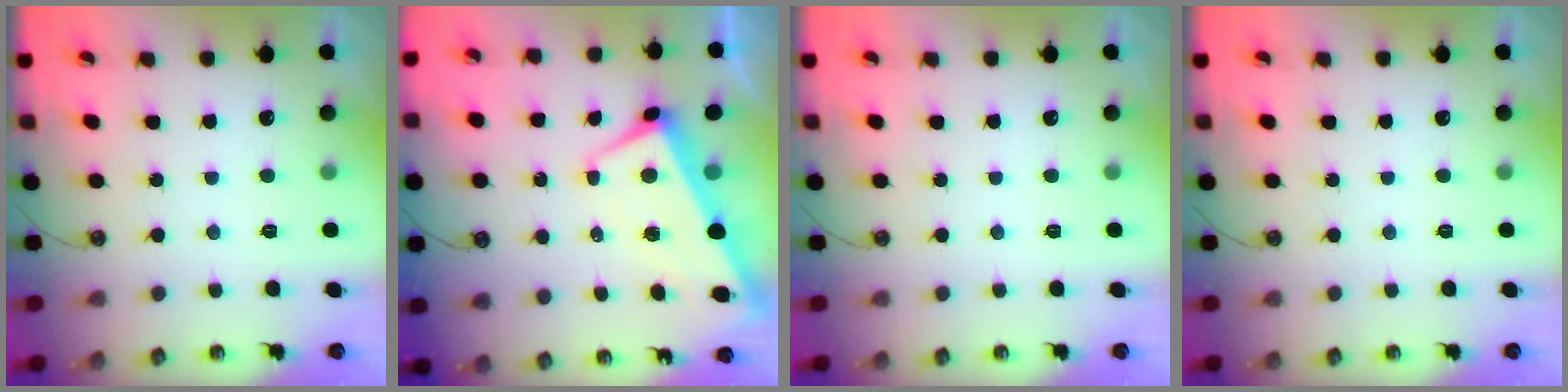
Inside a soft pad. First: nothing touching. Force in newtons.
{"total": 1.2, "press": 0.3, "slide": 1.1}
{"total": 0.0}
{"total": 0.0}